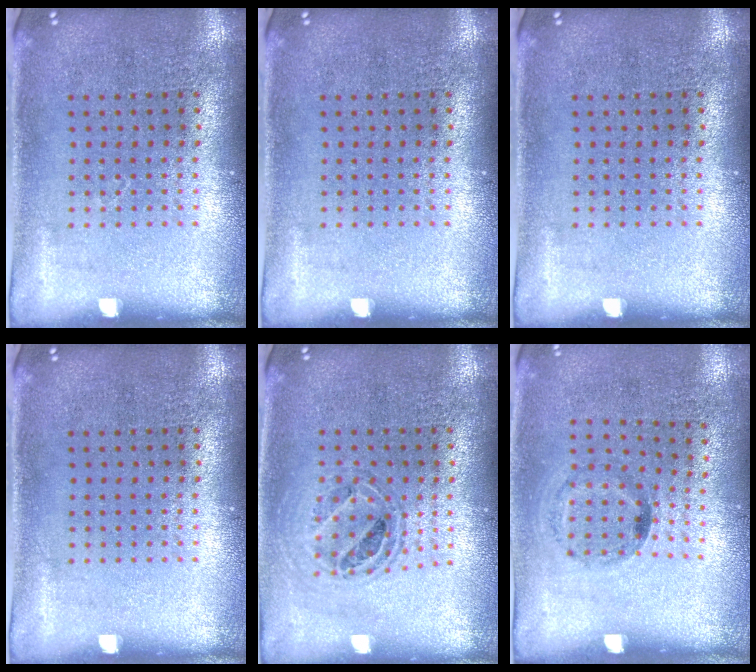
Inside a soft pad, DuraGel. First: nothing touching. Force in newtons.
{"total": 0.0}
{"total": 0.0}
{"total": 0.0}
{"total": 0.9, "press": 0.9, "slide": 0.1}
{"total": 1.3, "press": 0.7, "slide": 1.1}